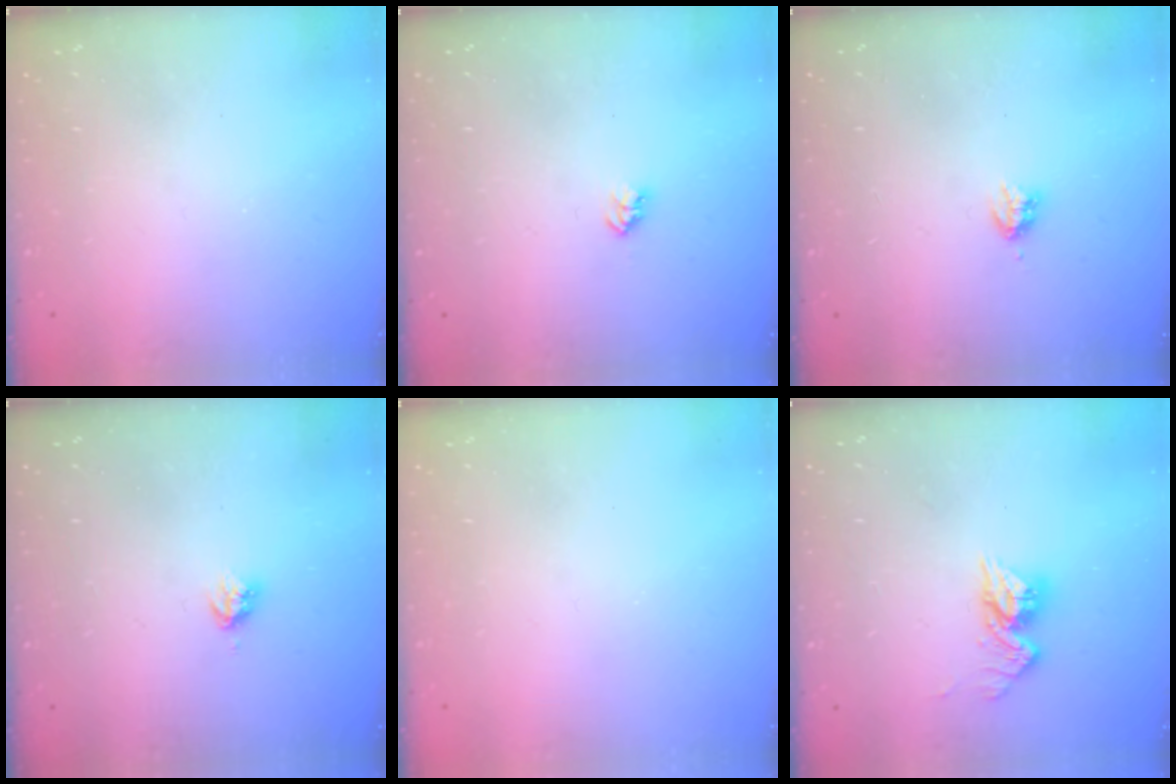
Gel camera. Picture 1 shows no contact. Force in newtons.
{"total": 2.7, "press": 2.7, "slide": 0.4}
{"total": 2.9, "press": 2.9, "slide": 0.5}
{"total": 3.0, "press": 3.0, "slide": 0.3}
{"total": 0.0}
{"total": 10.1, "press": 10.1, "slide": 0.7}